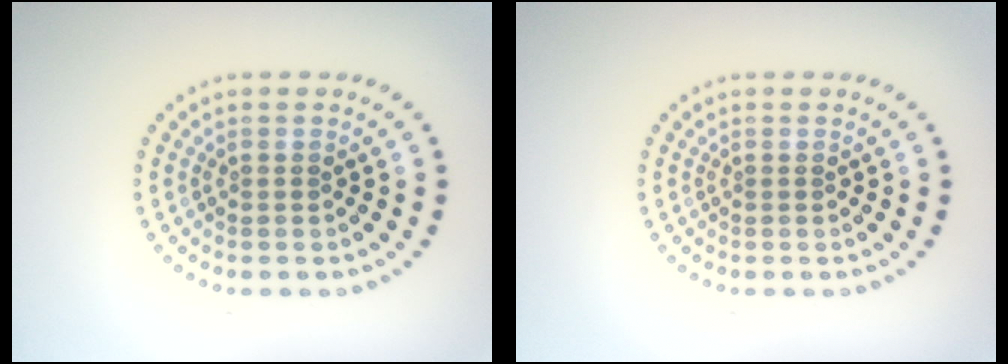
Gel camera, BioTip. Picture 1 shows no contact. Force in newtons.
{"total": 0.0}